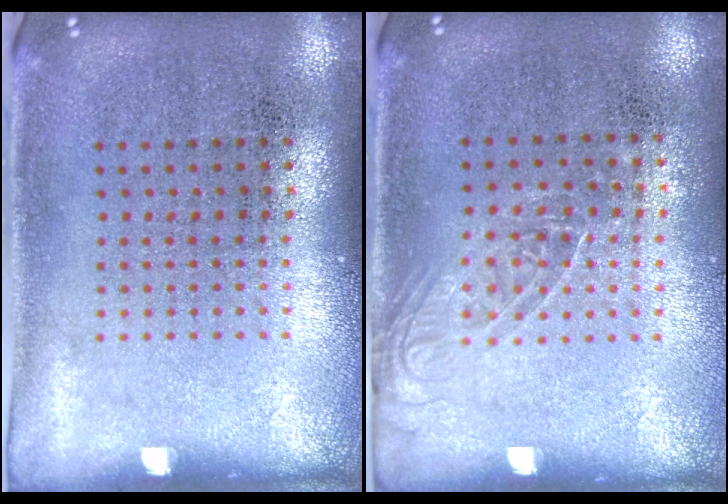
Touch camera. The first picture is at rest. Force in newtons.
{"total": 1.2, "press": 1.1, "slide": 0.7}